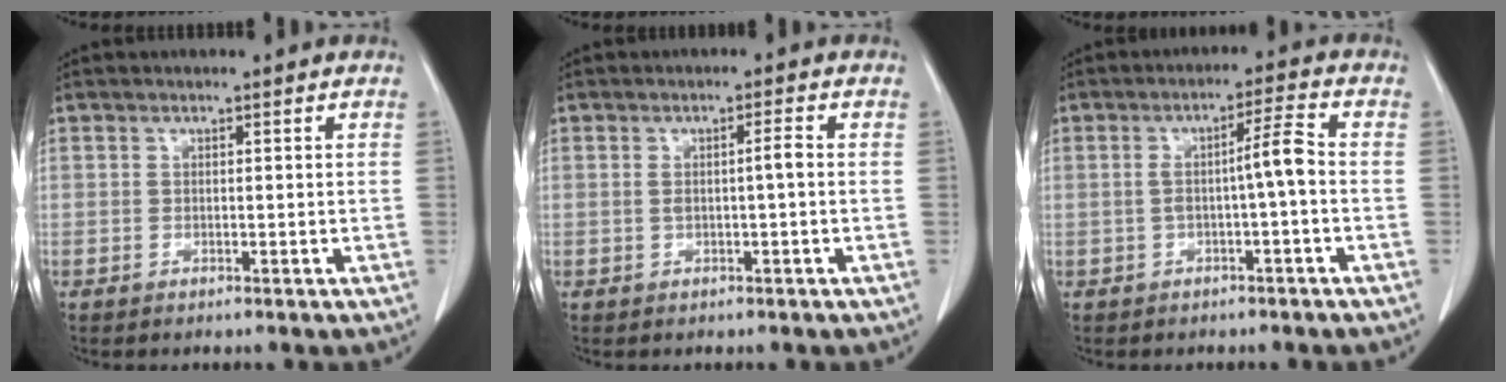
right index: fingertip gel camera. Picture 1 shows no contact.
{"total": 2.3, "force": [-0.1, 0.1, 2.3], "torque": [-0.041, 0.006, 0.001]}
{"total": 4.7, "force": [-0.7, -0.1, 4.6], "torque": [-0.076, 0.017, -0.009]}